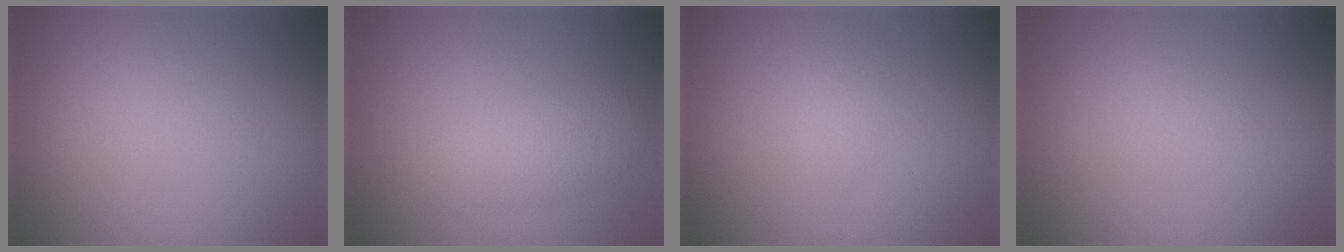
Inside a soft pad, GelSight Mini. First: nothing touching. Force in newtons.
{"total": 2.8, "press": 2.8, "slide": 0.1}
{"total": 1.0, "press": 1.0, "slide": 0.1}
{"total": 0.0}